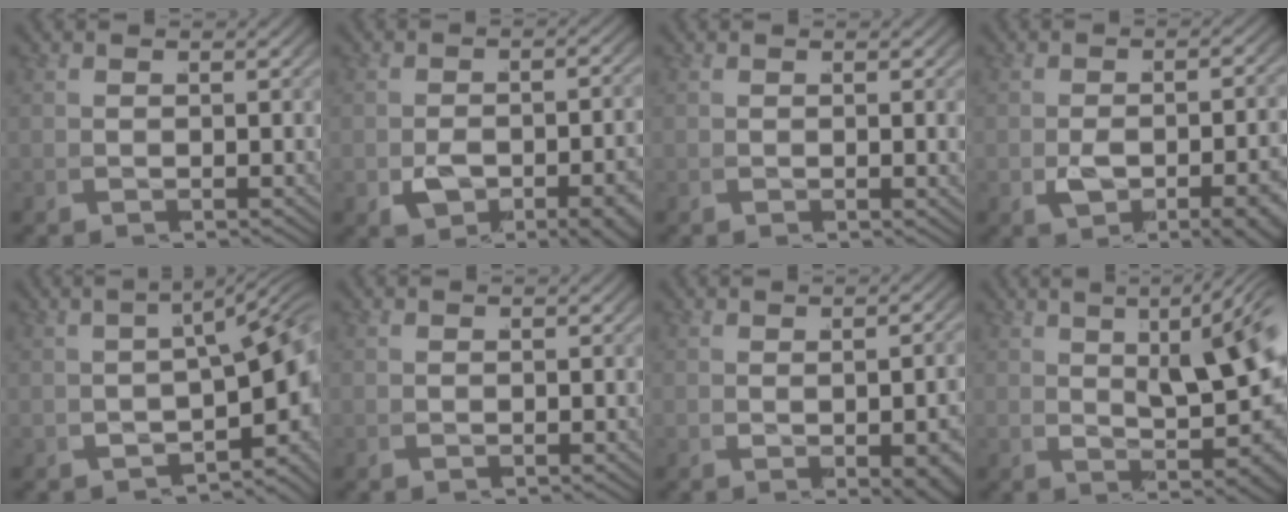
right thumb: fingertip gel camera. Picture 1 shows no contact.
{"total": 4.0, "force": [-2.2, 1.5, 3.0], "torque": [-0.042, -0.001, -0.028]}
{"total": 0.7, "force": [0.3, 0.0, 0.6], "torque": [-0.004, 0.001, 0.004]}
{"total": 4.3, "force": [-2.1, 1.2, 3.5], "torque": [-0.051, 0.002, -0.028]}
{"total": 7.4, "force": [-1.6, 3.3, 6.4], "torque": [-0.068, -0.005, -0.016]}
{"total": 0.0}
{"total": 3.0, "force": [-0.4, 0.7, 2.9], "torque": [-0.023, 0.000, 0.002]}
{"total": 8.1, "force": [2.4, 3.0, 7.1], "torque": [-0.070, 0.010, 0.040]}